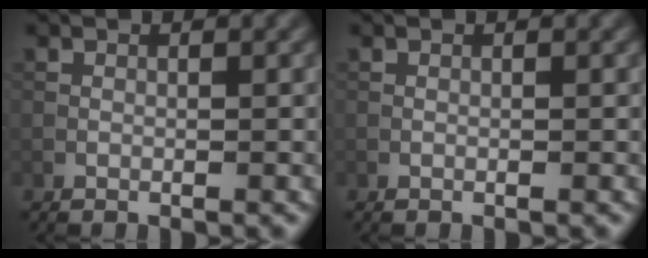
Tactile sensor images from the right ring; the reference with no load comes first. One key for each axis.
{"total": 0.0}